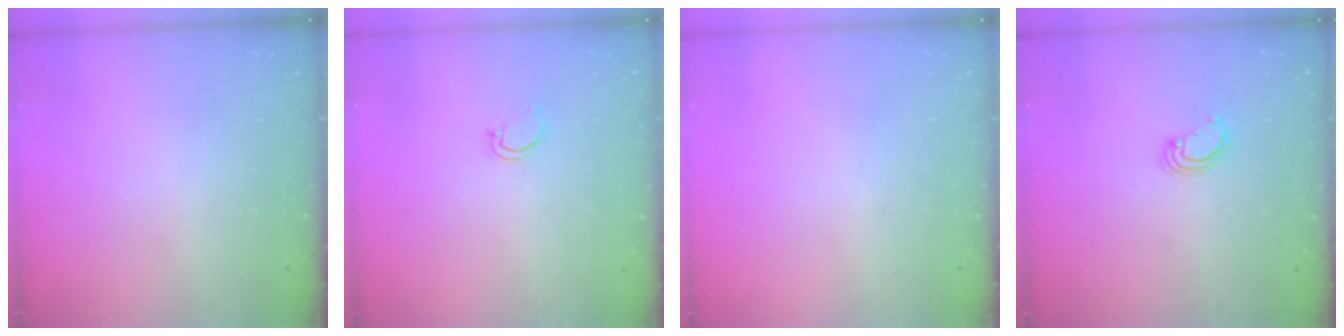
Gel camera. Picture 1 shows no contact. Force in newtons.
{"total": 2.6, "press": 2.6, "slide": 0.2}
{"total": 0.0}
{"total": 2.8, "press": 2.8, "slide": 0.2}